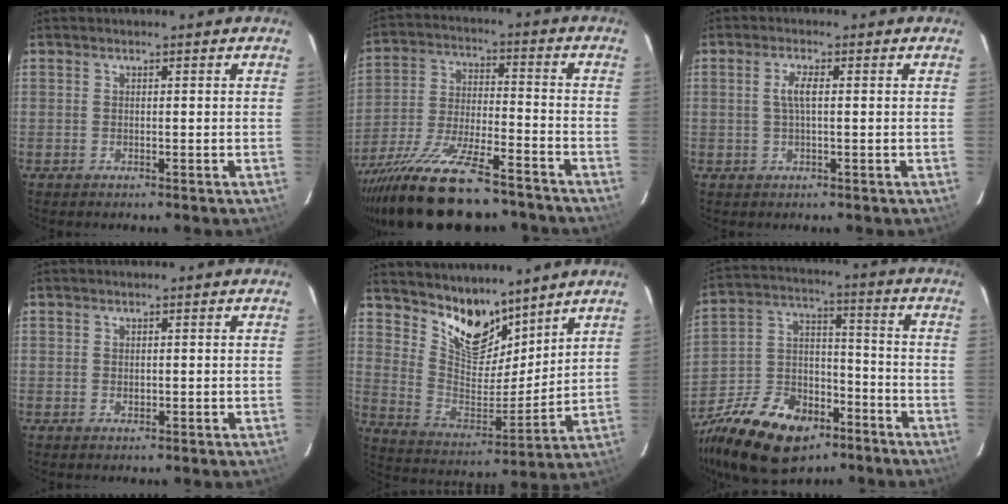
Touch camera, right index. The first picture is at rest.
{"total": 23.4, "force": [-18.7, 6.0, 12.7], "torque": [-0.247, -0.051, -0.301]}
{"total": 2.8, "force": [0.3, 0.6, 2.8], "torque": [-0.056, 0.003, 0.007]}
{"total": 0.8, "force": [0.2, 0.7, 0.3], "torque": [-0.004, 0.001, 0.006]}
{"total": 13.2, "force": [10.5, 6.1, 5.2], "torque": [-0.103, -0.005, 0.199]}
{"total": 23.9, "force": [-14.9, 13.4, 13.0], "torque": [-0.283, -0.002, -0.244]}